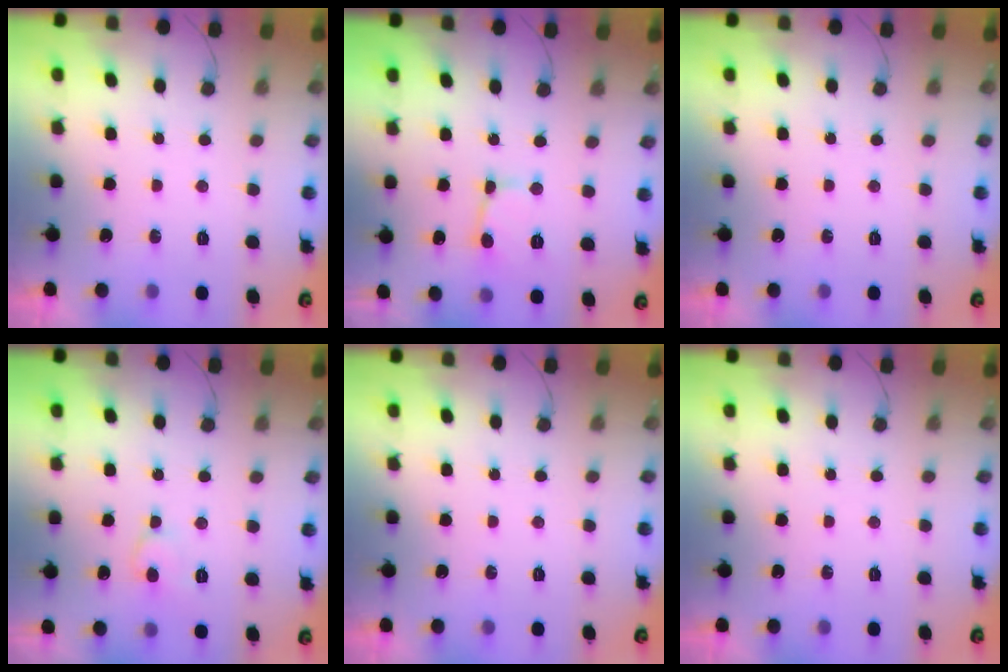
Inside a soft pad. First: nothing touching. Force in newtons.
{"total": 2.7, "press": 2.7, "slide": 0.2}
{"total": 0.0}
{"total": 6.4, "press": 6.4, "slide": 0.3}
{"total": 0.0}
{"total": 0.0}